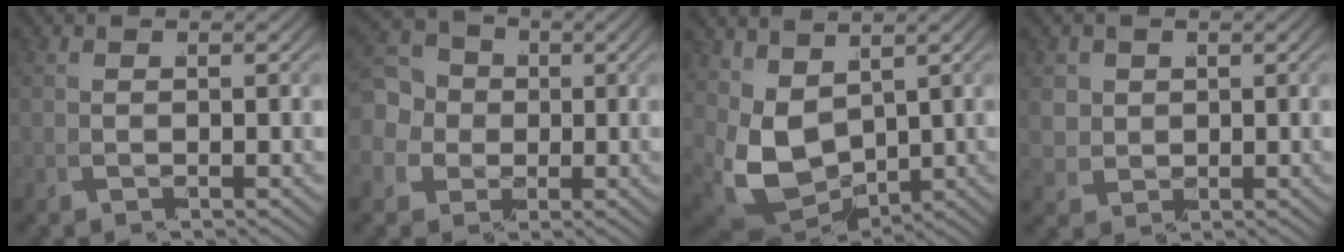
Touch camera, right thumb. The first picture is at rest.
{"total": 7.9, "force": [1.0, 6.8, 3.8], "torque": [-0.087, -0.011, 0.016]}
{"total": 8.9, "force": [0.1, 6.6, 6.0], "torque": [-0.161, -0.062, 0.038]}
{"total": 3.5, "force": [0.9, 3.0, 1.5], "torque": [-0.049, -0.022, 0.036]}